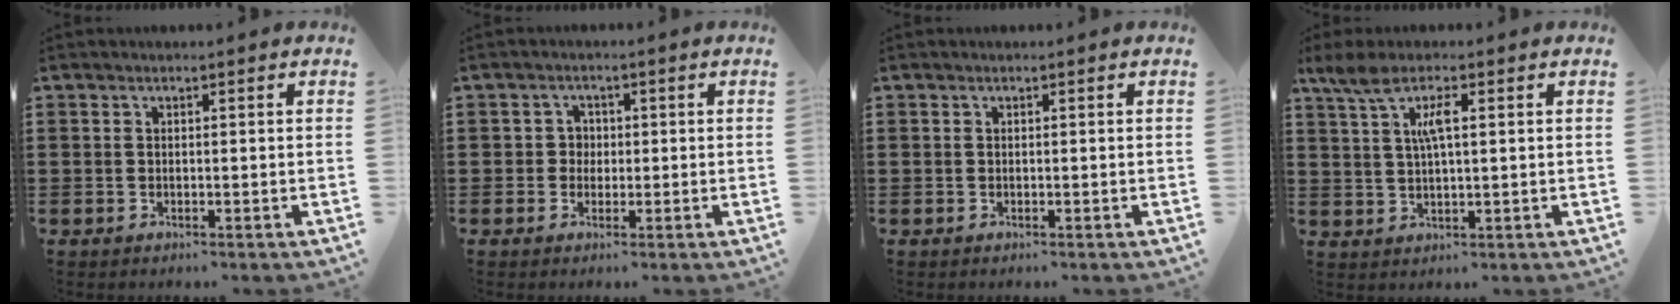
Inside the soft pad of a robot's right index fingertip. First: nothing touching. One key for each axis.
{"total": 2.1, "fx": -0.2, "fy": 2.0, "fz": 0.7, "tx": -0.021, "ty": 0.009, "tz": -0.006}
{"total": 0.0}
{"total": 4.9, "fx": 1.9, "fy": 1.2, "fz": 4.4, "tx": -0.099, "ty": 0.002, "tz": 0.029}